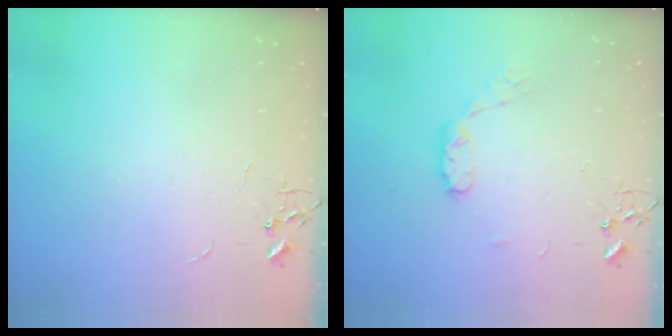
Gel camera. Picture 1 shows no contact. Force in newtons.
{"total": 7.3, "press": 7.3, "slide": 0.4}